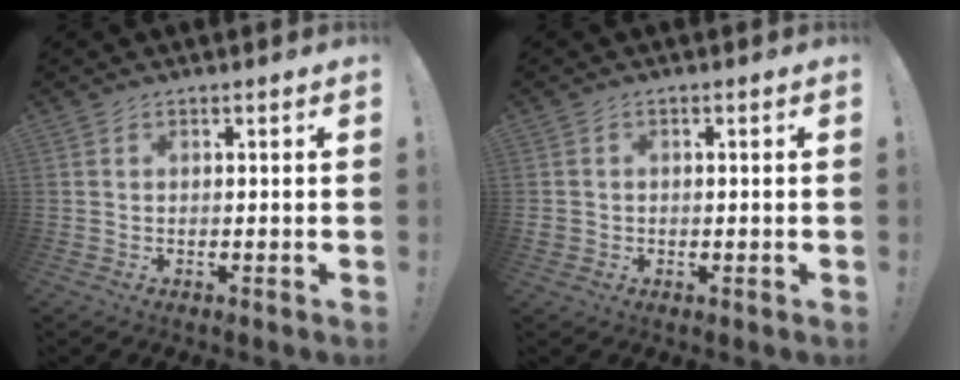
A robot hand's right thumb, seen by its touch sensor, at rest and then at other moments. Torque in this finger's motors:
{"motor_torque": [0.26, 0.11, 0.24, -0.25, -0.01]}